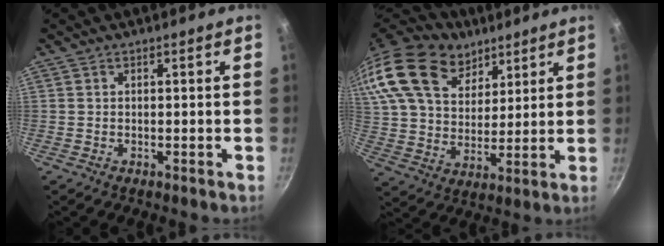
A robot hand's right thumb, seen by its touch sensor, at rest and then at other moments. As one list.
[{"total": 26.4, "force": [16.2, 16.5, 12.7], "torque": [-0.260, -0.012, 0.297]}]